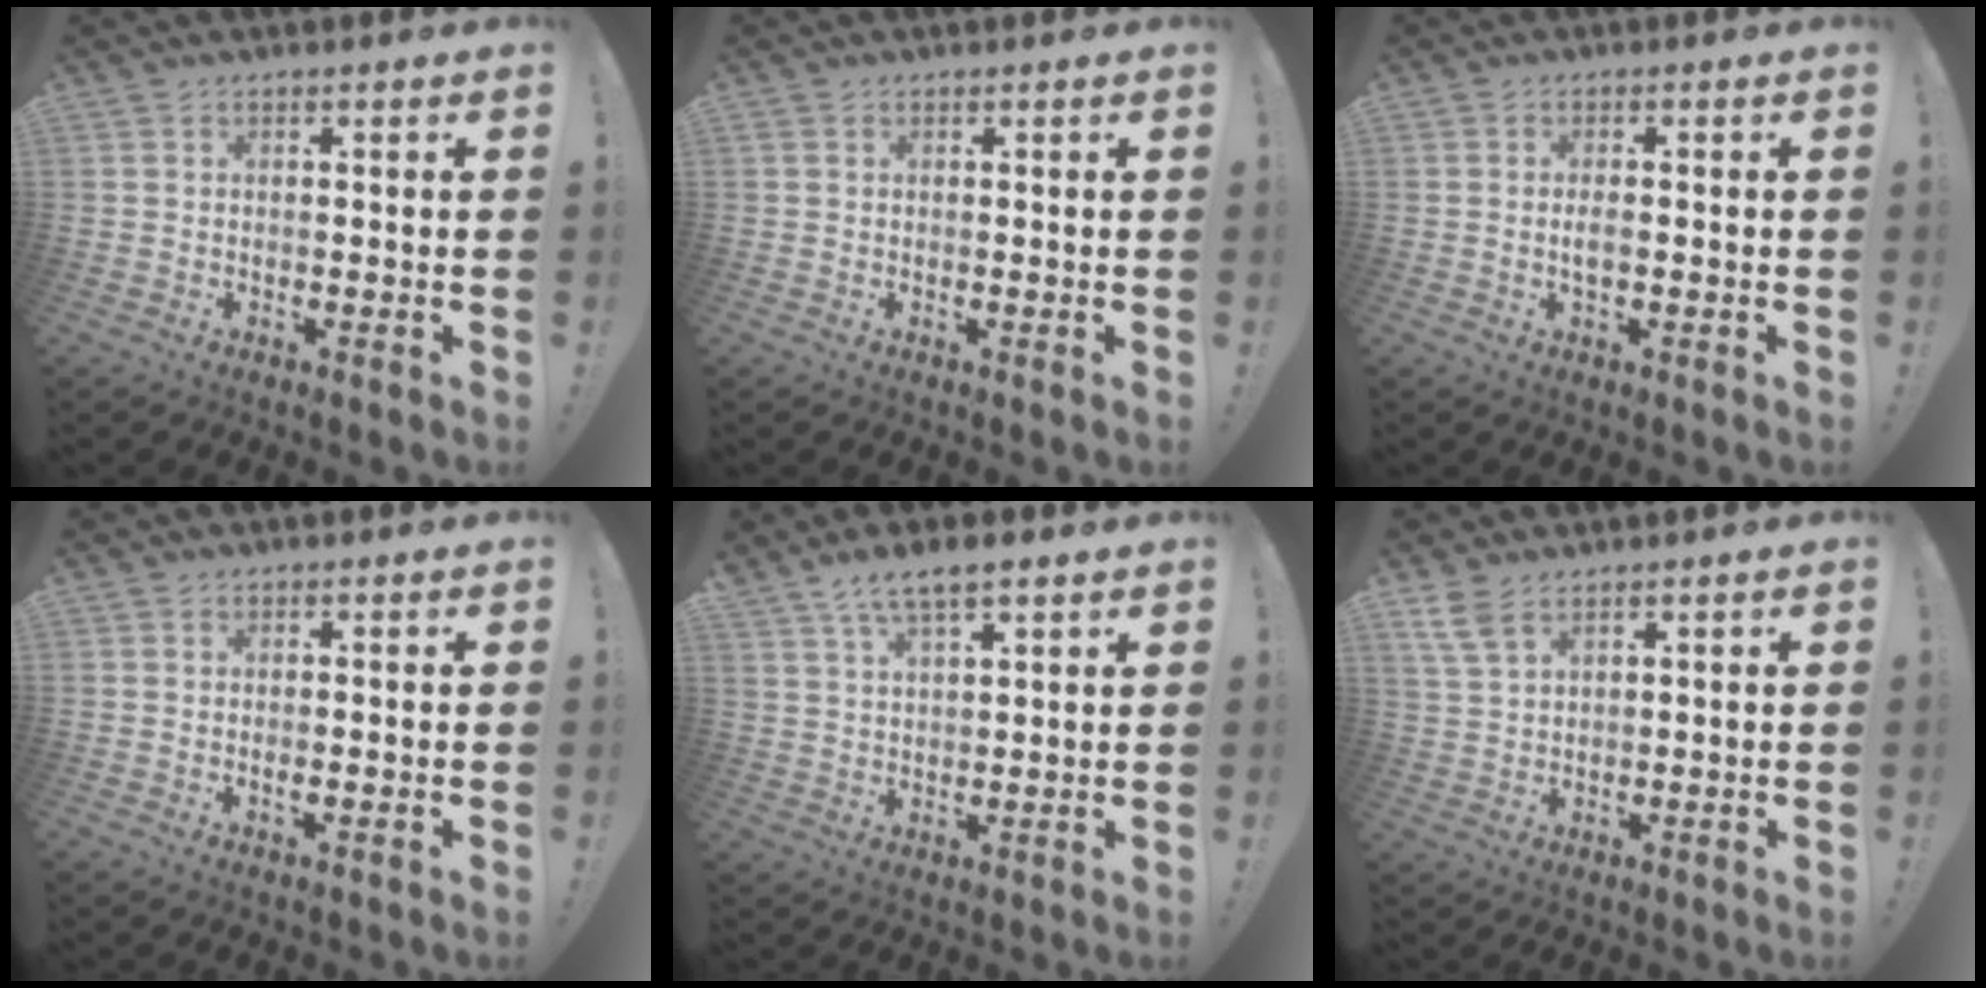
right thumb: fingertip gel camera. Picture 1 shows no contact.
{"total": 0.0}
{"total": 2.5, "force": [-0.6, 0.9, 2.2], "torque": [-0.045, 0.000, -0.015]}
{"total": 1.0, "force": [-0.1, 0.1, 1.0], "torque": [-0.018, -0.003, -0.002]}
{"total": 6.6, "force": [4.6, 2.2, 4.2], "torque": [-0.064, -0.022, 0.082]}
{"total": 5.5, "force": [3.9, 2.3, 3.2], "torque": [-0.065, -0.014, 0.077]}